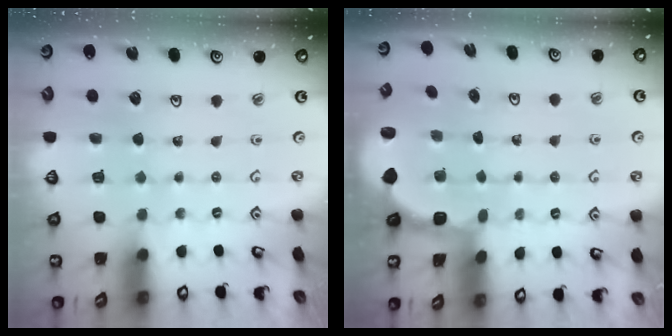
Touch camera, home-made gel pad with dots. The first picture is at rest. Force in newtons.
{"total": 1.7, "press": 1.5, "slide": 0.7}